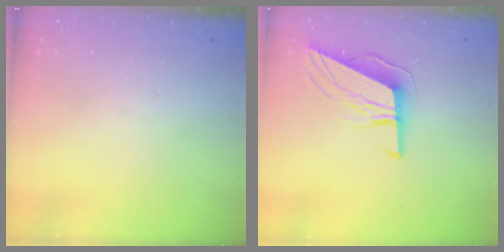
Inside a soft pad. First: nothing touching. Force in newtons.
{"total": 10.8, "press": 10.3, "slide": 3.1}